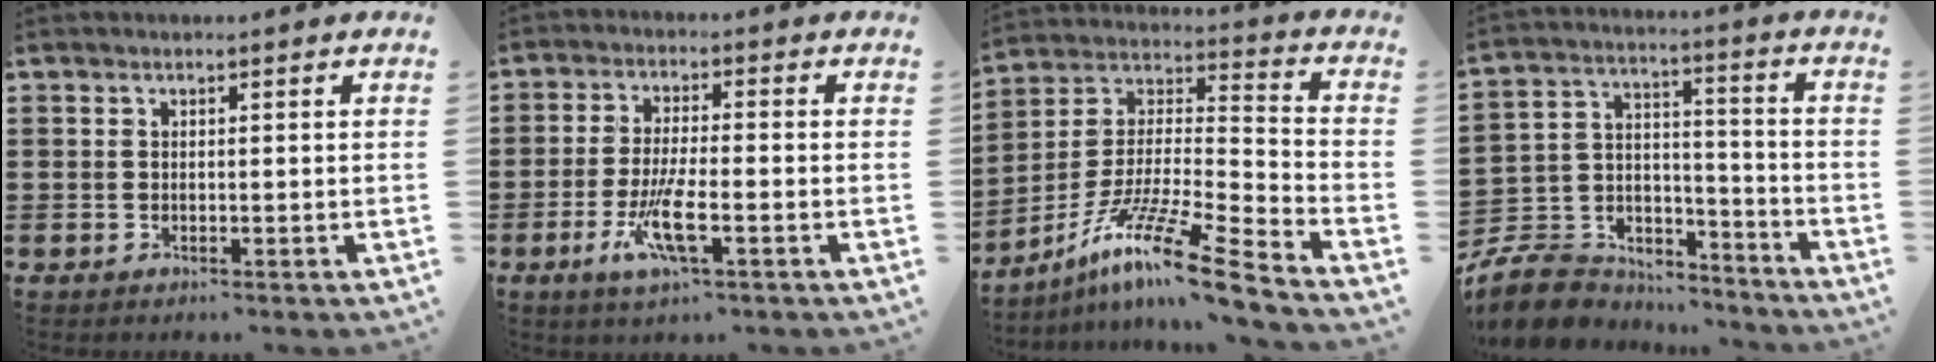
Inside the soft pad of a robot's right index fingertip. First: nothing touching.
{"total": 6.8, "force": [-2.9, 1.1, 6.1], "torque": [-0.132, -0.017, -0.056]}
{"total": 14.0, "force": [-10.7, 0.5, 9.0], "torque": [-0.167, 0.014, -0.206]}
{"total": 8.4, "force": [-7.5, 3.6, 1.2], "torque": [-0.046, 0.012, -0.148]}